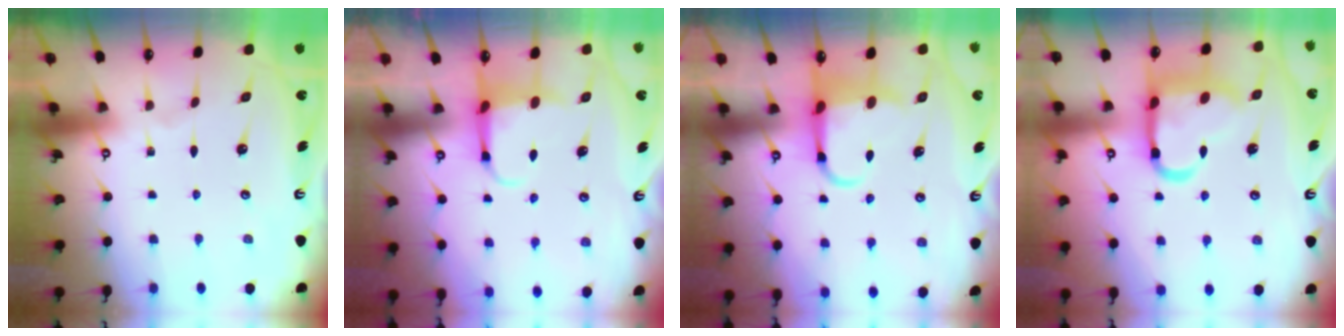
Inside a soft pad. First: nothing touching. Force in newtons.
{"total": 4.5, "press": 4.4, "slide": 1.2}
{"total": 5.7, "press": 5.6, "slide": 1.2}
{"total": 17.3, "press": 17.2, "slide": 1.8}